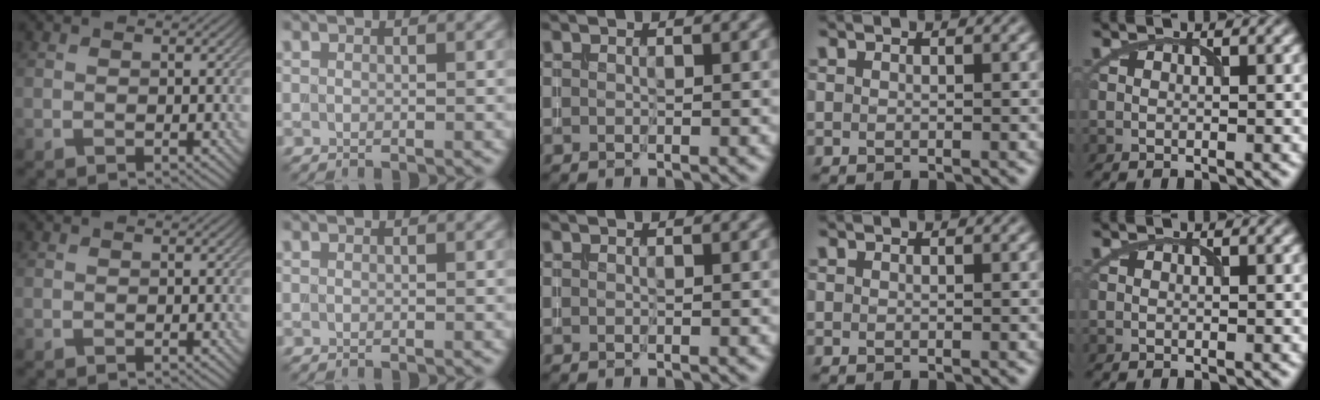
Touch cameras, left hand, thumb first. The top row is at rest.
{}